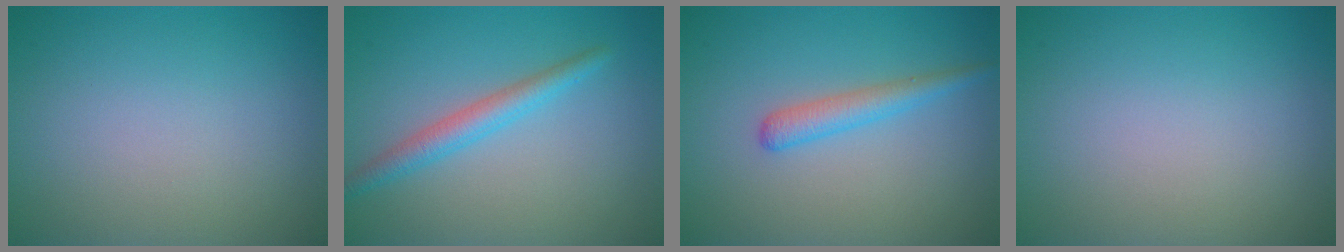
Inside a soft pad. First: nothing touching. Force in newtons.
{"total": 2.6, "press": 2.6, "slide": 0.1}
{"total": 2.2, "press": 2.2, "slide": 0.1}
{"total": 0.0}